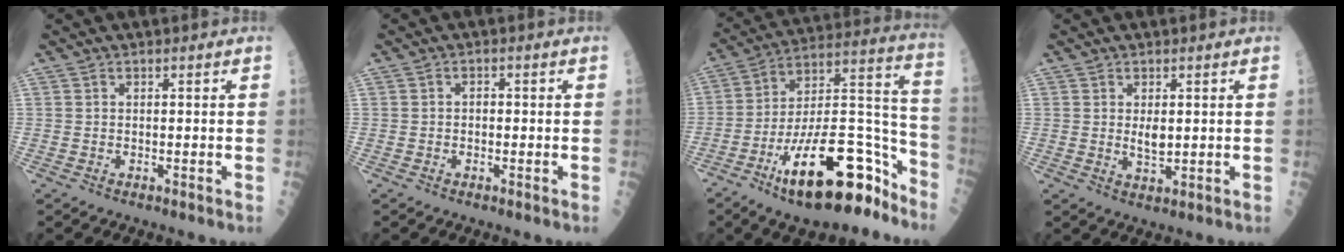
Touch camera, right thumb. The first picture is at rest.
{"total": 1.0, "force": [-0.2, 0.8, 0.6], "torque": [-0.003, 0.003, -0.007]}
{"total": 23.8, "force": [-14.0, 8.4, 17.3], "torque": [-0.253, 0.094, -0.231]}
{"total": 2.9, "force": [0.5, 1.3, 2.5], "torque": [-0.040, -0.008, 0.012]}